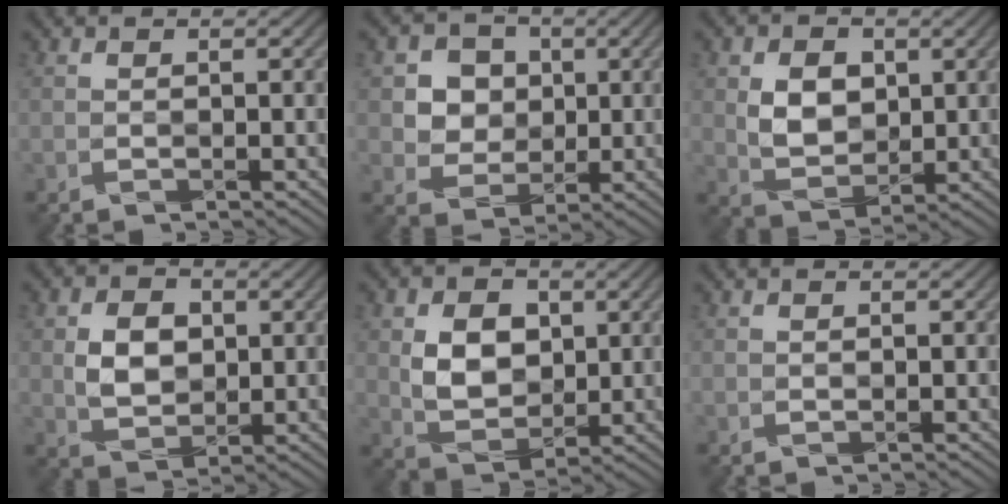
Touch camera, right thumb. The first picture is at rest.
{"total": 5.7, "force": [1.6, 5.3, 1.6], "torque": [-0.060, -0.008, 0.031]}
{"total": 5.6, "force": [1.2, 4.3, 3.3], "torque": [-0.067, -0.006, 0.027]}
{"total": 5.0, "force": [0.6, 3.9, 3.0], "torque": [-0.060, -0.004, 0.012]}
{"total": 6.5, "force": [1.3, 5.0, 3.9], "torque": [-0.079, -0.007, 0.029]}
{"total": 0.0}